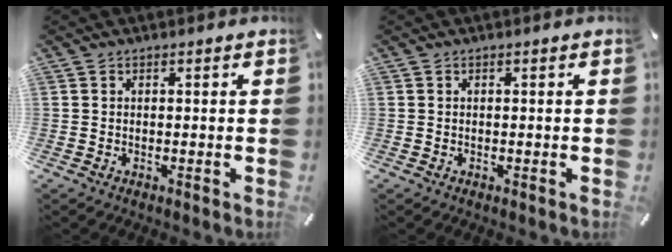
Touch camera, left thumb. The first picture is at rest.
{"total": 0.0}